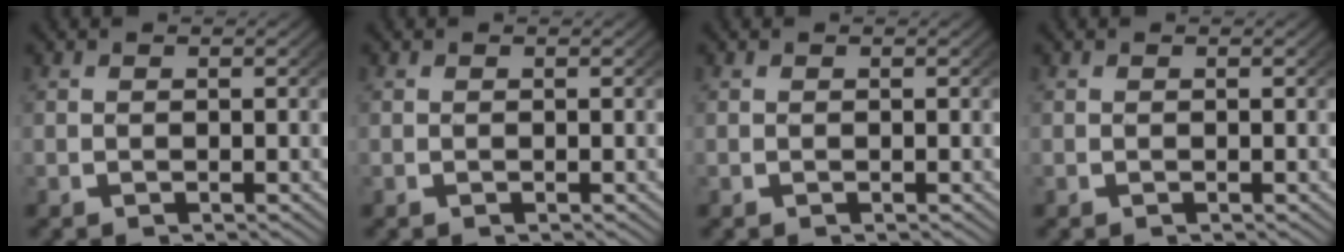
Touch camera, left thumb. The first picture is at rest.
{"total": 0.0}
{"total": 0.0}
{"total": 0.0}